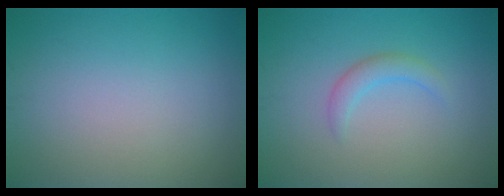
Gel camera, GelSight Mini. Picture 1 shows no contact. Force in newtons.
{"total": 1.7, "press": 1.7, "slide": 0.3}